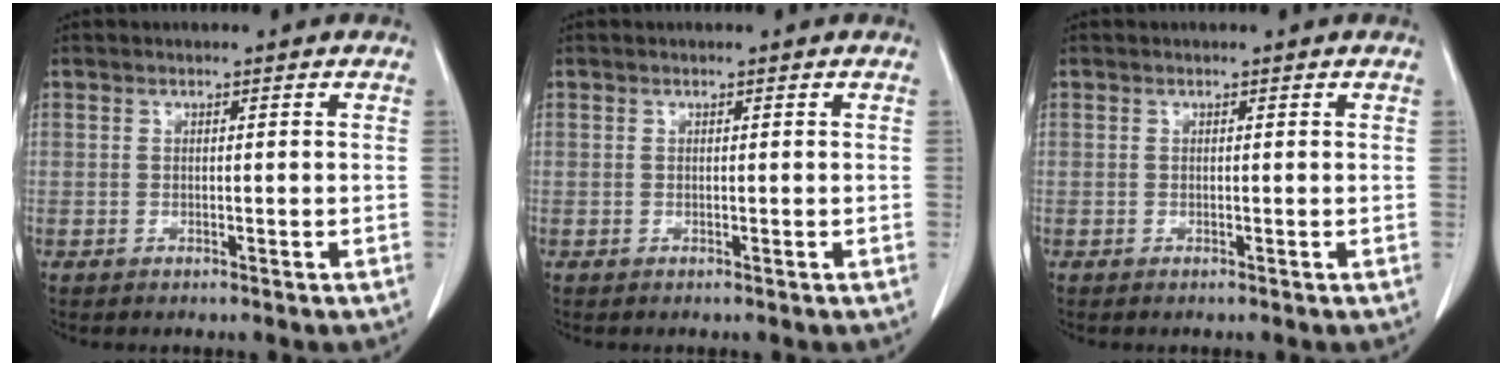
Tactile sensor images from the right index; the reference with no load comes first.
{"total": 0.0}
{"total": 0.0}